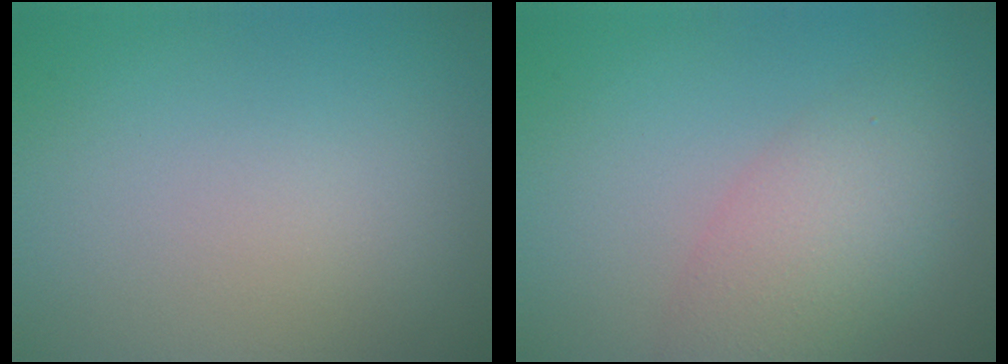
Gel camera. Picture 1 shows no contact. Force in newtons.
{"total": 4.7, "press": 4.7, "slide": 0.1}